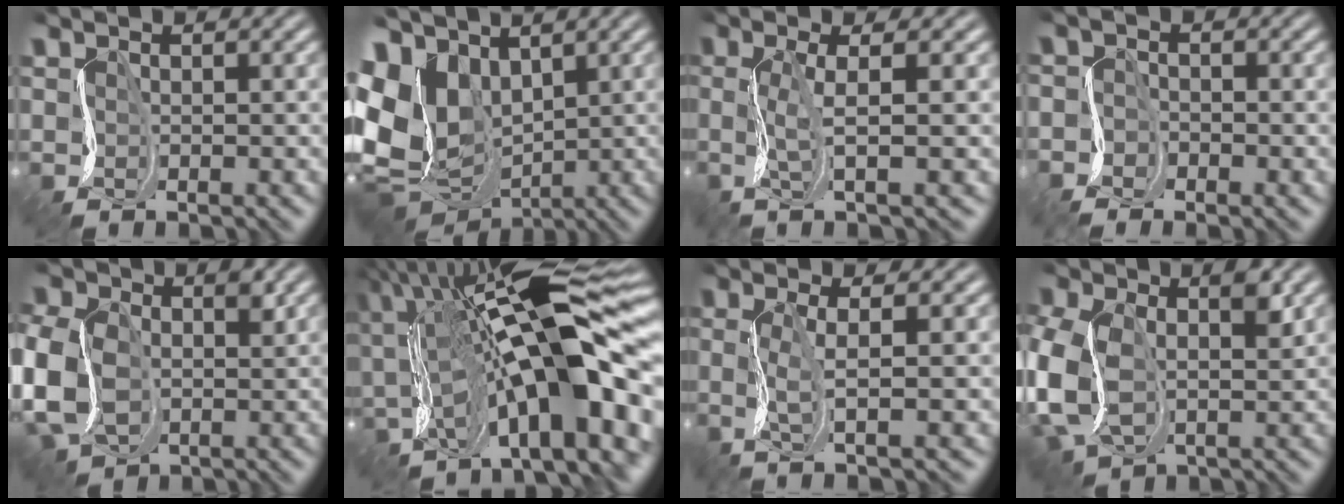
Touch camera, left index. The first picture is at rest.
{"total": 12.0, "force": [-1.4, 8.8, 8.0], "torque": [-0.169, -0.042, 0.021]}
{"total": 3.1, "force": [-1.1, -0.6, 2.8], "torque": [-0.040, -0.008, -0.023]}
{"total": 2.6, "force": [-2.5, -0.2, -0.8], "torque": [0.025, -0.014, -0.044]}
{"total": 8.1, "force": [-3.0, 5.7, 5.0], "torque": [-0.126, -0.035, -0.052]}
{"total": 15.1, "force": [-1.8, 4.6, 14.2], "torque": [-0.212, -0.002, -0.032]}
{"total": 2.8, "force": [-1.1, -0.6, 2.5], "torque": [-0.035, -0.010, -0.022]}
{"total": 8.8, "force": [-2.5, 5.4, 6.5], "torque": [-0.170, -0.039, -0.039]}